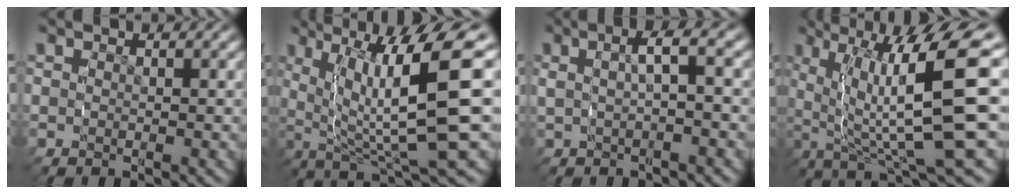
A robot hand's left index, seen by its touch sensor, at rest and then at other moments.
{"total": 11.8, "force": [-0.1, 4.7, 10.8], "torque": [-0.155, 0.001, 0.005]}
{"total": 3.4, "force": [0.4, 1.5, 3.0], "torque": [-0.043, 0.016, 0.004]}
{"total": 13.0, "force": [-0.5, 5.5, 11.8], "torque": [-0.160, 0.005, -0.005]}